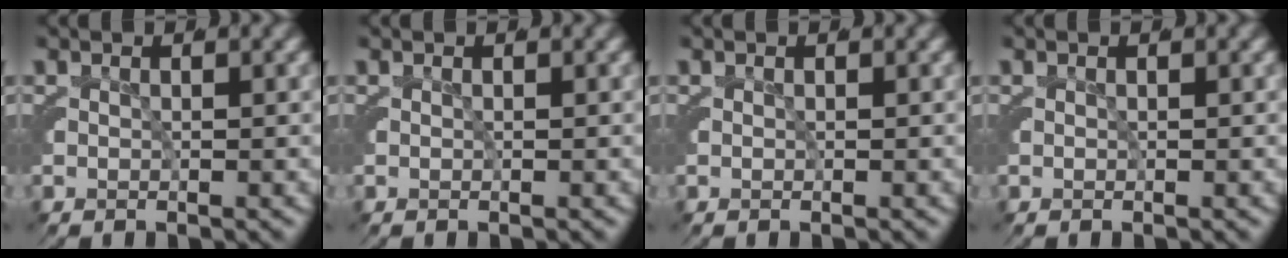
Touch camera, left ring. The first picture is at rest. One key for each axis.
{"total": 0.0}
{"total": 0.0}
{"total": 0.0}